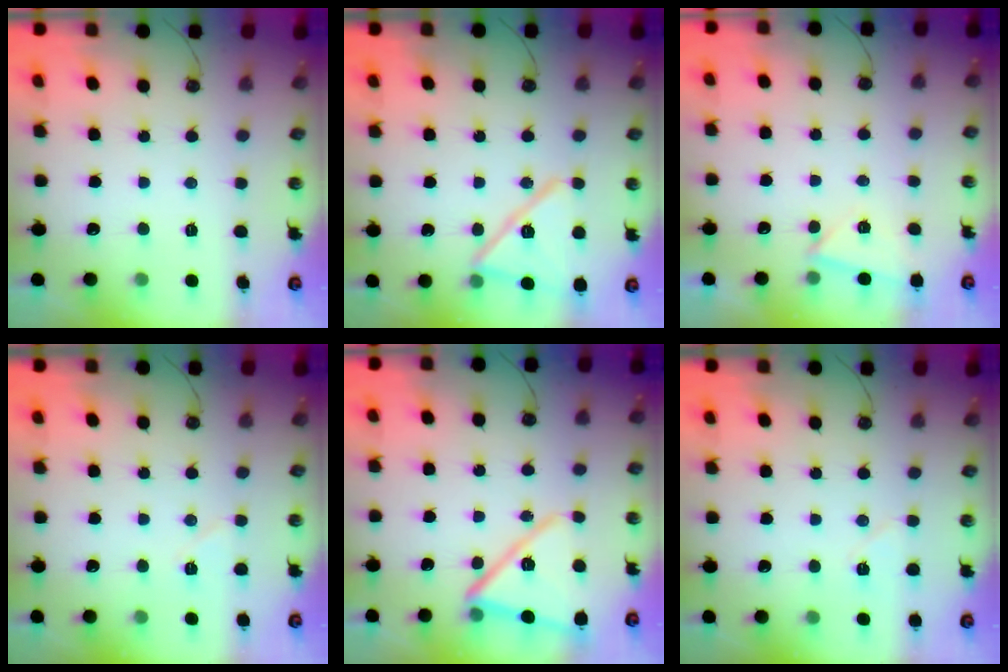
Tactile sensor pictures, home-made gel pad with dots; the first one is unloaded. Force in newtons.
{"total": 15.2, "press": 15.2, "slide": 0.4}
{"total": 3.8, "press": 2.8, "slide": 2.6}
{"total": 4.8, "press": 4.4, "slide": 2.1}
{"total": 15.2, "press": 15.1, "slide": 1.3}
{"total": 7.1, "press": 6.9, "slide": 1.7}